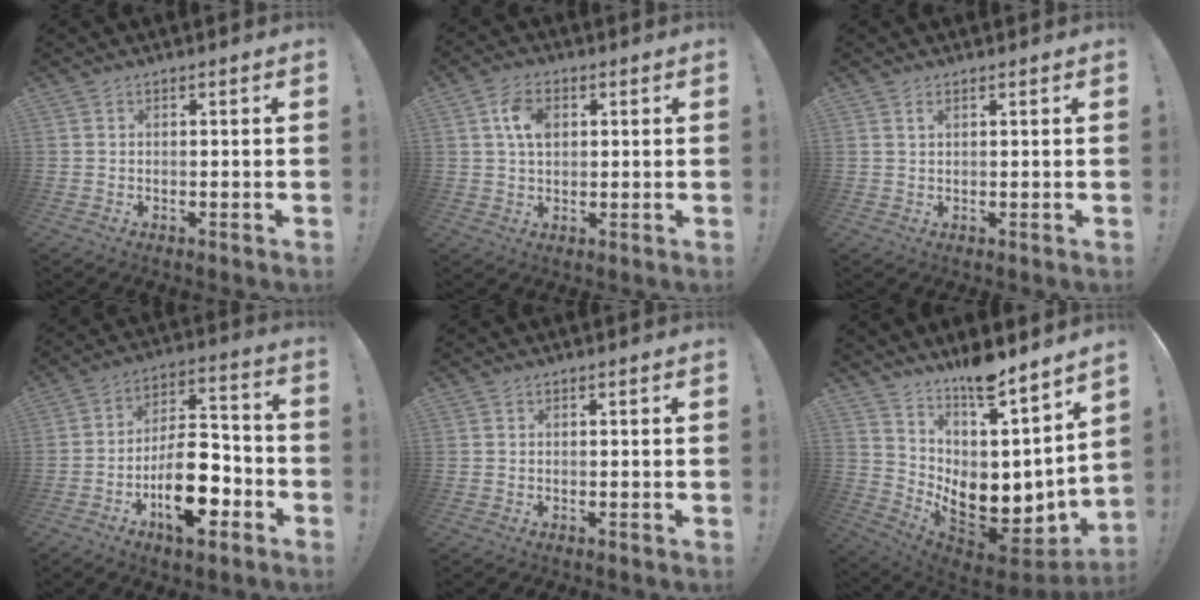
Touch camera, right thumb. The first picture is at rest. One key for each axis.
{"total": 7.6, "fx": 1.9, "fy": 5.1, "fz": 5.3, "tx": -0.084, "ty": 0.007, "tz": 0.036}
{"total": 1.3, "fx": 0.8, "fy": 0.6, "fz": 0.9, "tx": -0.016, "ty": 0.000, "tz": 0.013}
{"total": 18.6, "fx": -8.0, "fy": 9.2, "fz": 14.0, "tx": -0.226, "ty": 0.060, "tz": -0.121}
{"total": 0.0}
{"total": 11.7, "fx": 4.8, "fy": 6.6, "fz": 8.3, "tx": -0.115, "ty": -0.076, "tz": 0.097}